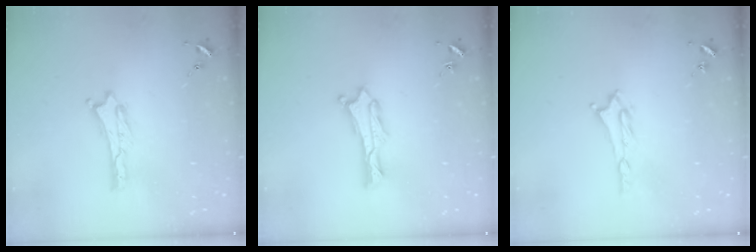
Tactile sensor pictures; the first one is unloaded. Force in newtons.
{"total": 0.9, "press": 0.9, "slide": 0.2}
{"total": 1.3, "press": 1.3, "slide": 0.2}